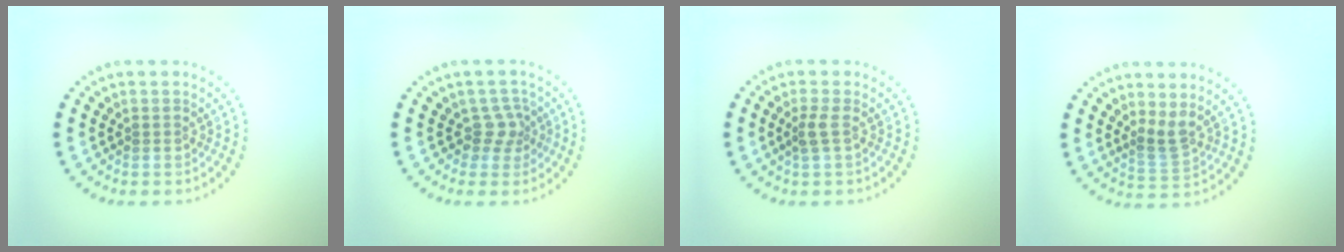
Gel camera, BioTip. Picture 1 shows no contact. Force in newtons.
{"total": 2.0, "press": 1.4, "slide": 1.4}
{"total": 1.3, "press": 1.0, "slide": 0.8}
{"total": 2.0, "press": 1.4, "slide": 1.4}